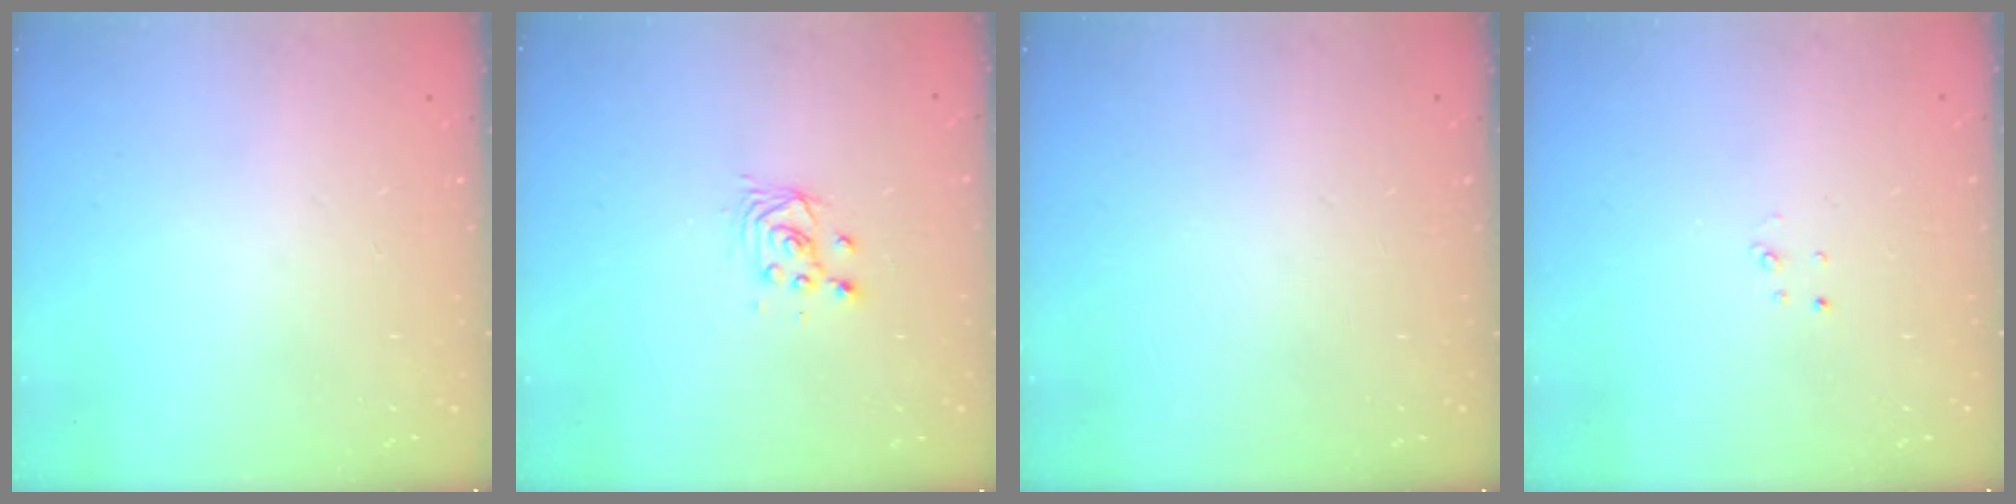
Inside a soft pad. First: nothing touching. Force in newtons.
{"total": 2.7, "press": 2.7, "slide": 0.1}
{"total": 0.0}
{"total": 2.2, "press": 2.2, "slide": 0.2}